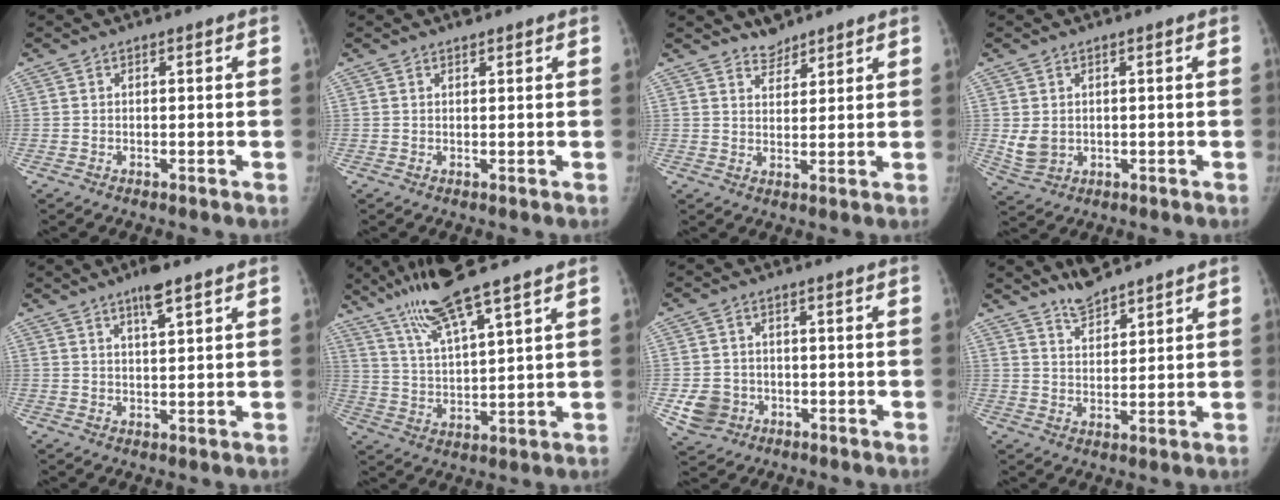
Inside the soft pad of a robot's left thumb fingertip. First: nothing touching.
{"total": 1.2, "force": [1.0, 0.4, 0.5], "torque": [-0.008, -0.006, 0.016]}
{"total": 3.9, "force": [3.5, 1.5, 0.8], "torque": [0.004, -0.025, 0.058]}
{"total": 4.3, "force": [0.7, 3.3, 2.6], "torque": [-0.049, -0.013, 0.028]}
{"total": 5.1, "force": [3.3, 1.0, 3.7], "torque": [-0.060, -0.015, 0.055]}
{"total": 13.2, "force": [9.9, 0.9, 8.8], "torque": [-0.163, -0.038, 0.189]}
{"total": 5.8, "force": [-1.6, 5.2, 1.9], "torque": [-0.023, 0.008, -0.021]}
{"total": 6.1, "force": [5.4, 1.4, 2.3], "torque": [-0.031, -0.031, 0.102]}